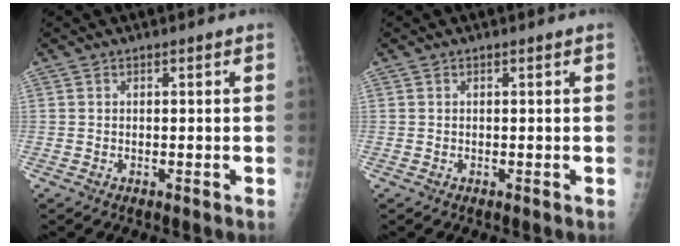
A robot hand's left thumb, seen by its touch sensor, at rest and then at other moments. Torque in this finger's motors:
{"motor_torque": [0.00, 0.00, 0.00, 0.00, 0.00]}